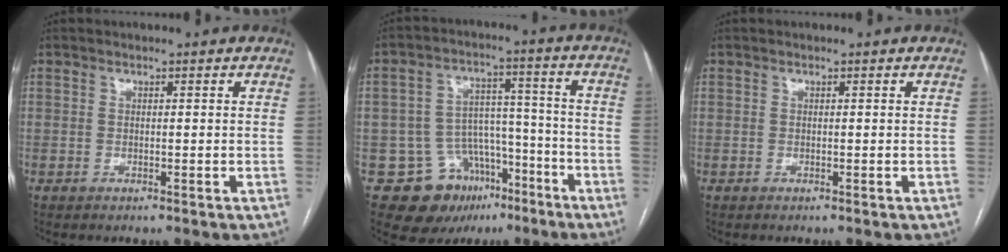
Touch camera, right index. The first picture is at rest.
{"total": 12.1, "force": [-7.1, 9.0, 3.9], "torque": [-0.051, 0.057, -0.097]}
{"total": 0.0}